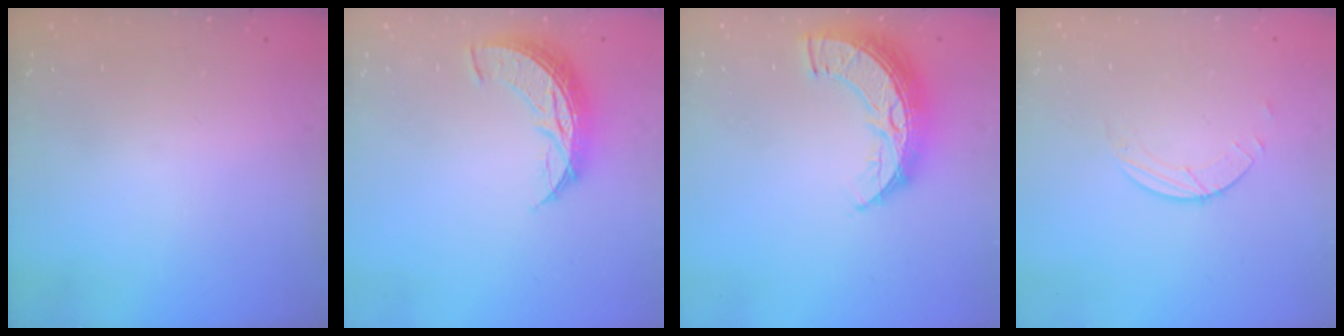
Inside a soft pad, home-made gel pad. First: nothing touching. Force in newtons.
{"total": 8.6, "press": 8.6, "slide": 0.8}
{"total": 12.3, "press": 12.3, "slide": 0.9}
{"total": 1.7, "press": 1.7, "slide": 0.2}